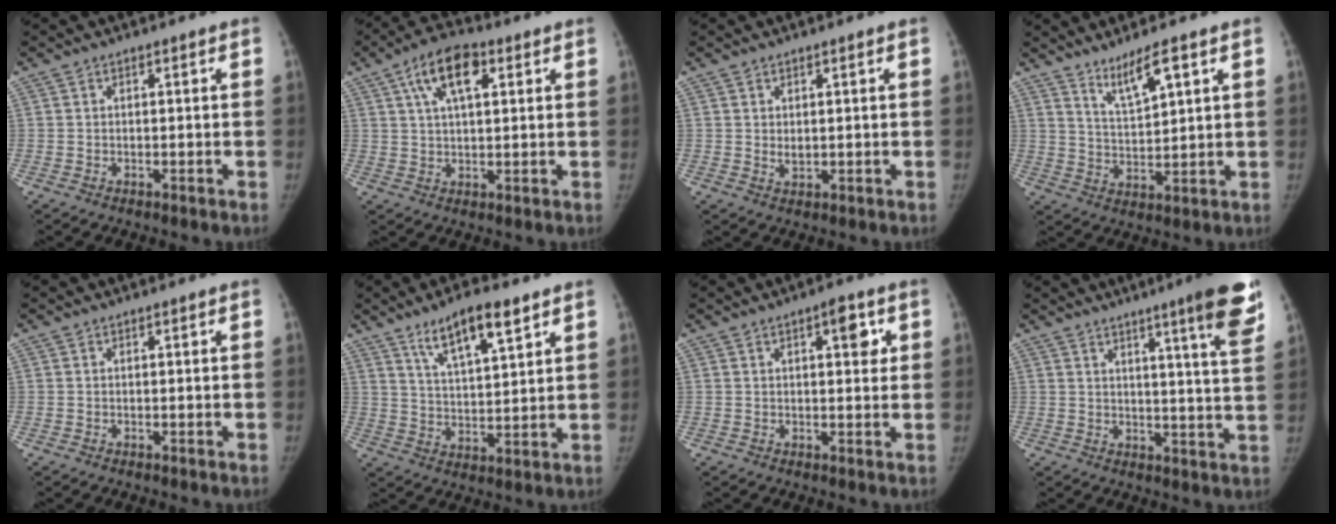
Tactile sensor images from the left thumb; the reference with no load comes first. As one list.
[{"total": 10.0, "force": [4.1, 4.7, 7.9], "torque": [-0.130, 0.007, 0.066]}, {"total": 1.7, "force": [0.4, 1.0, 1.4], "torque": [-0.017, -0.006, 0.009]}, {"total": 6.6, "force": [4.3, 1.0, 4.9], "torque": [-0.088, -0.034, 0.088]}, {"total": 0.0}, {"total": 10.9, "force": [7.0, 2.9, 7.9], "torque": [-0.124, -0.032, 0.125]}, {"total": 4.7, "force": [1.7, 1.9, 3.9], "torque": [-0.038, -0.002, 0.020]}, {"total": 12.3, "force": [7.4, 0.4, 9.7], "torque": [-0.119, -0.041, 0.090]}]